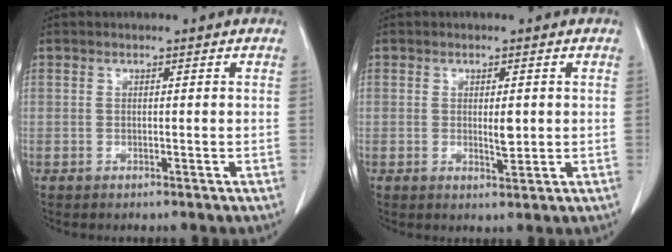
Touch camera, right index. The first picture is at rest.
{"total": 2.4, "force": [0.3, 0.8, 2.3], "torque": [-0.036, -0.004, 0.006]}